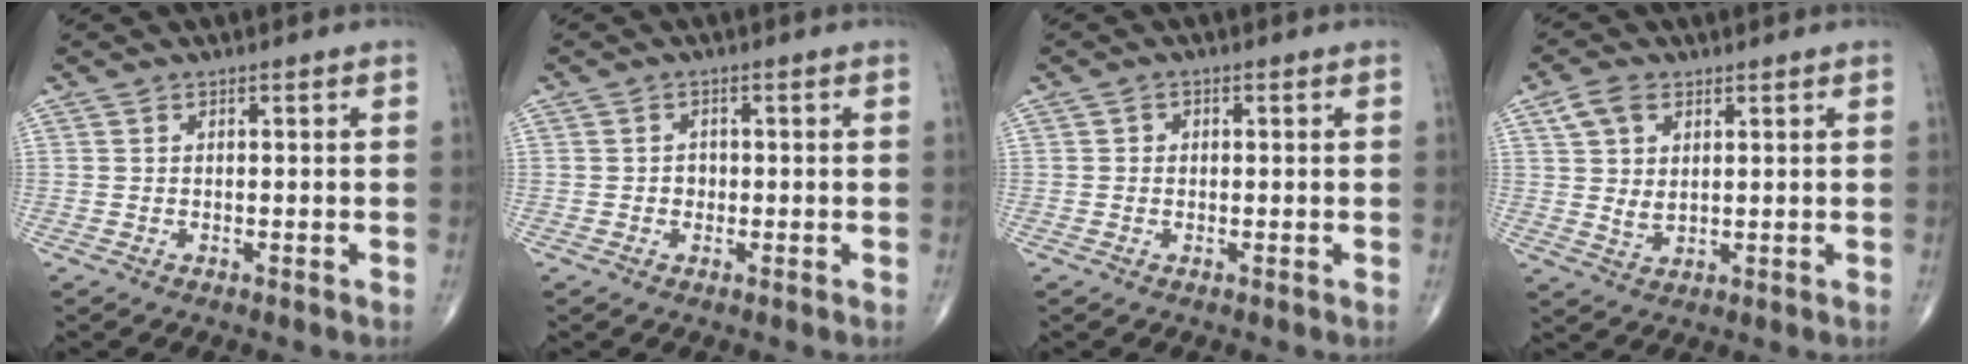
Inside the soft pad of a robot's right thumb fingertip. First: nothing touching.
{"total": 1.5, "force": [-0.2, 1.4, 0.6], "torque": [-0.001, 0.005, -0.006]}
{"total": 1.0, "force": [0.0, 0.9, 0.5], "torque": [-0.002, 0.002, -0.003]}
{"total": 6.1, "force": [2.4, 3.6, 4.2], "torque": [-0.077, -0.007, 0.049]}